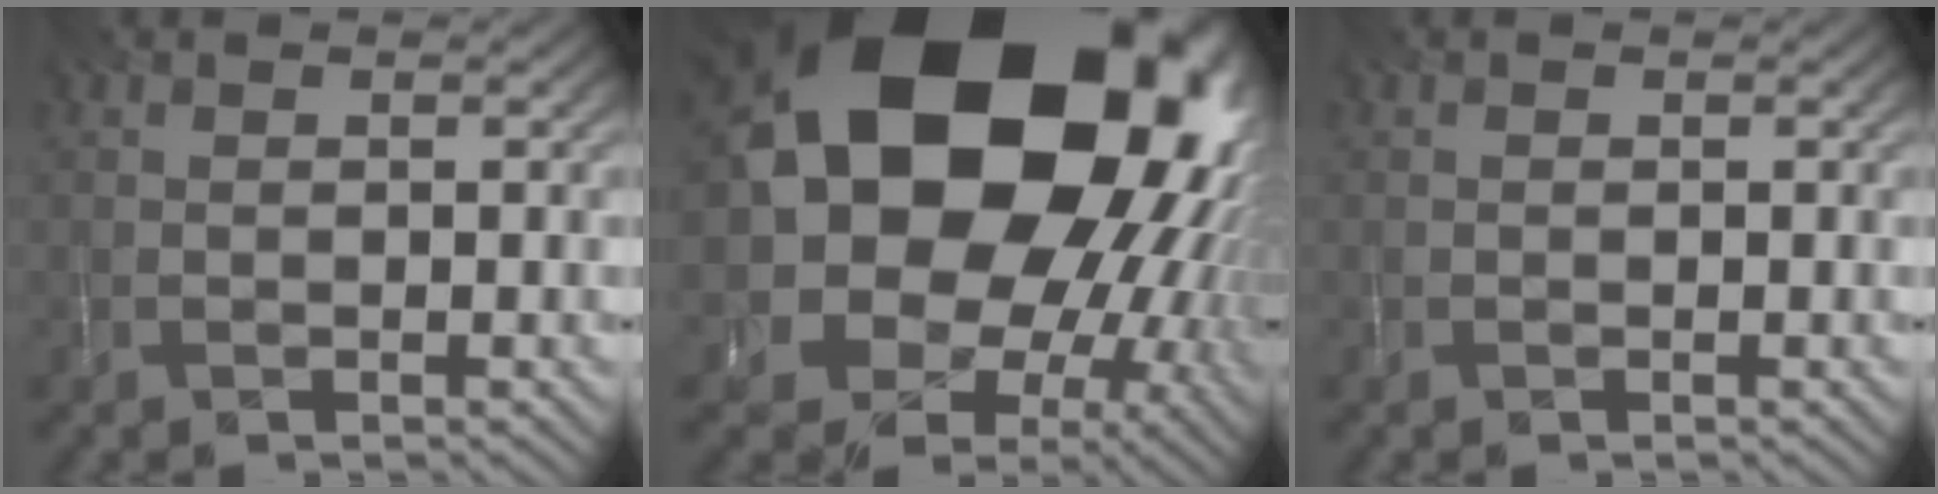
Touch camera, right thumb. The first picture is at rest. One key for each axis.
{"total": 26.0, "fx": 5.0, "fy": 21.1, "fz": 14.3, "tx": -0.268, "ty": -0.032, "tz": 0.067}
{"total": 0.0}